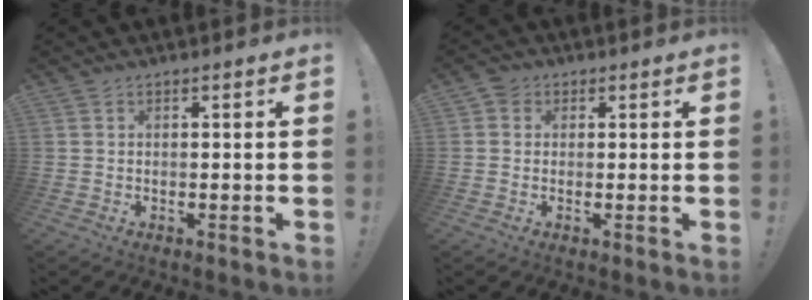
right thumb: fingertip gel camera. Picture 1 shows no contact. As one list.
[{"total": 2.3, "force": [0.5, 2.1, 0.8], "torque": [-0.011, 0.001, 0.008]}]